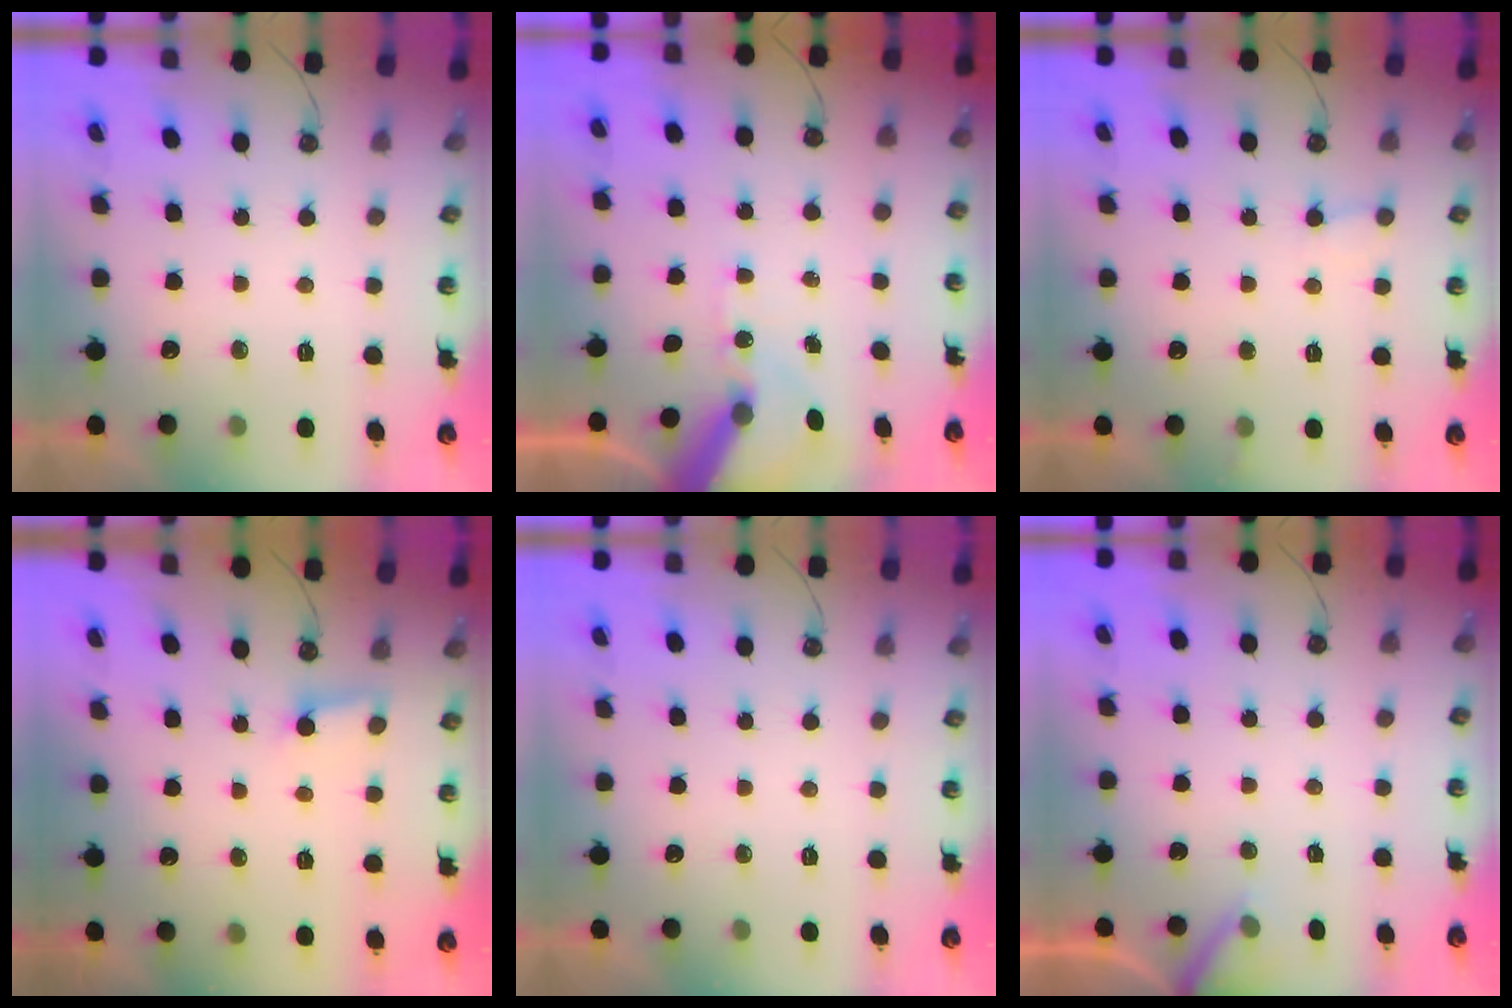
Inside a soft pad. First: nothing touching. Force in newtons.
{"total": 11.6, "press": 11.4, "slide": 1.7}
{"total": 6.3, "press": 6.3, "slide": 0.3}
{"total": 2.6, "press": 2.6, "slide": 0.3}
{"total": 0.0}
{"total": 5.6, "press": 5.6, "slide": 0.1}